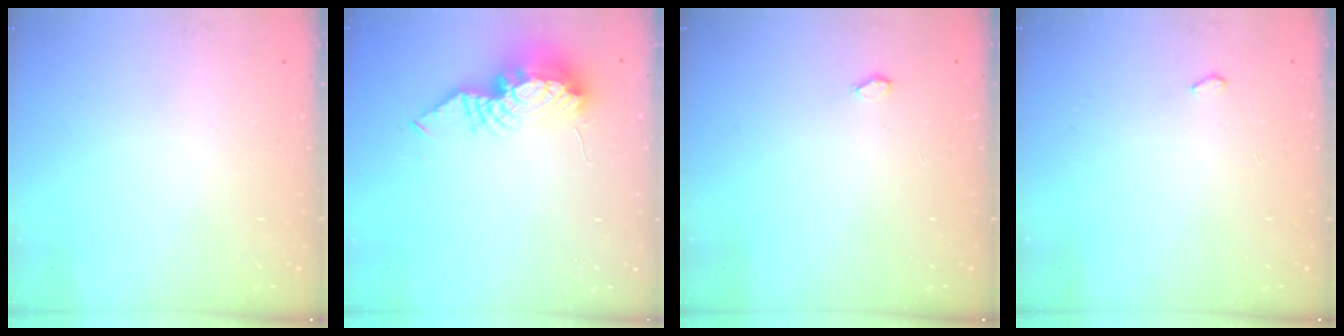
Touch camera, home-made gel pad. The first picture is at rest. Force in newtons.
{"total": 12.9, "press": 12.9, "slide": 0.8}
{"total": 2.4, "press": 2.4, "slide": 0.3}
{"total": 2.6, "press": 2.2, "slide": 1.3}